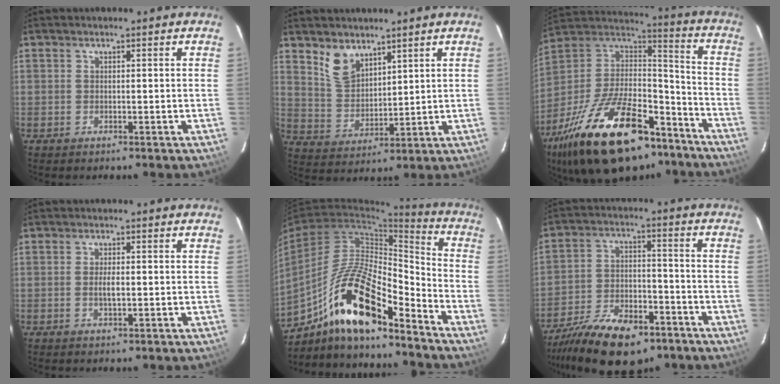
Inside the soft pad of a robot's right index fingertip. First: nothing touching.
{"total": 7.1, "force": [5.0, 3.8, 3.3], "torque": [-0.057, 0.004, 0.108]}
{"total": 32.8, "force": [-21.2, 14.3, 20.7], "torque": [-0.392, -0.004, -0.328]}
{"total": 2.5, "force": [-0.3, 1.0, 2.3], "torque": [-0.041, 0.000, -0.006]}
{"total": 18.2, "force": [-12.5, 5.1, 12.3], "torque": [-0.225, 0.005, -0.229]}
{"total": 18.0, "force": [-12.4, 8.0, 10.3], "torque": [-0.212, -0.018, -0.200]}